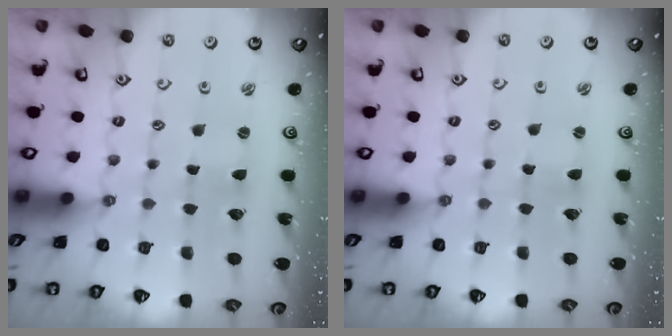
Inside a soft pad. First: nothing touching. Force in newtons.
{"total": 0.9, "press": 0.8, "slide": 0.1}